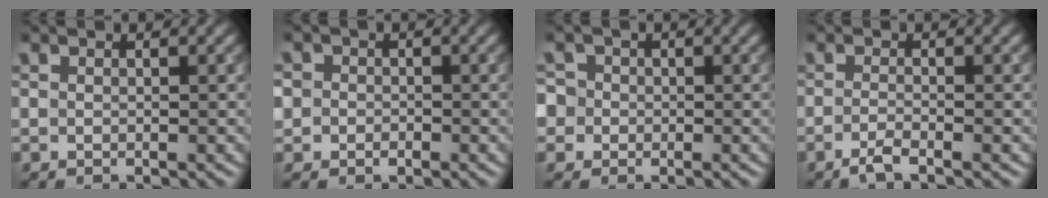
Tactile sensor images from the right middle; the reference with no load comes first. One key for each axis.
{"total": 2.7, "fx": 0.1, "fy": 2.6, "fz": 1.0, "tx": 0.004, "ty": 0.013, "tz": -0.031}
{"total": 3.7, "fx": -0.3, "fy": 3.5, "fz": 1.1, "tx": -0.008, "ty": 0.025, "tz": -0.030}
{"total": 1.8, "fx": -1.1, "fy": 0.4, "fz": 1.3, "tx": -0.020, "ty": -0.001, "tz": -0.031}